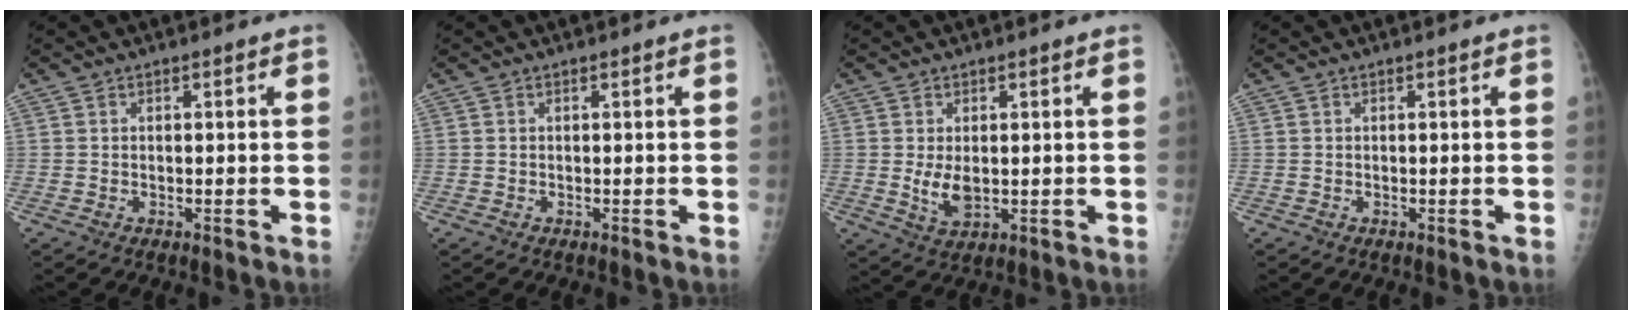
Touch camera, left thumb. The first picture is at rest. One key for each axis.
{"total": 0.0}
{"total": 4.6, "fx": 0.1, "fy": 2.7, "fz": 3.7, "tx": -0.063, "ty": -0.012, "tz": 0.009}
{"total": 0.0}